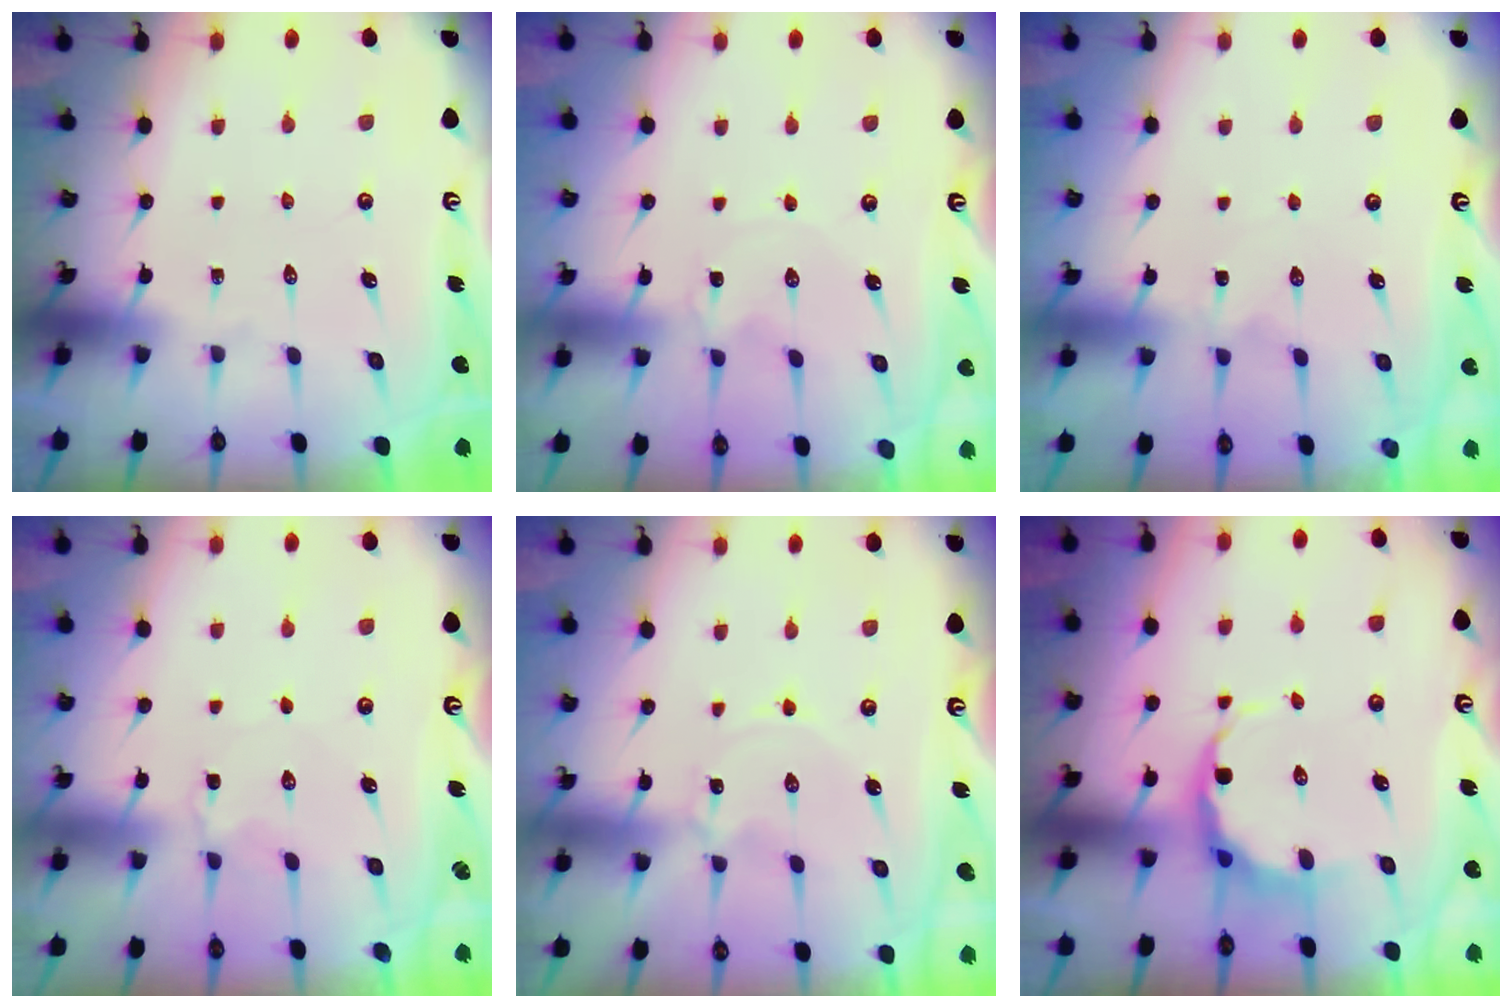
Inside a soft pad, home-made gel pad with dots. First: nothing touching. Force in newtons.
{"total": 0.0}
{"total": 1.0, "press": 1.0, "slide": 0.3}
{"total": 2.1, "press": 2.1, "slide": 0.2}
{"total": 0.0}
{"total": 6.8, "press": 6.6, "slide": 2.0}